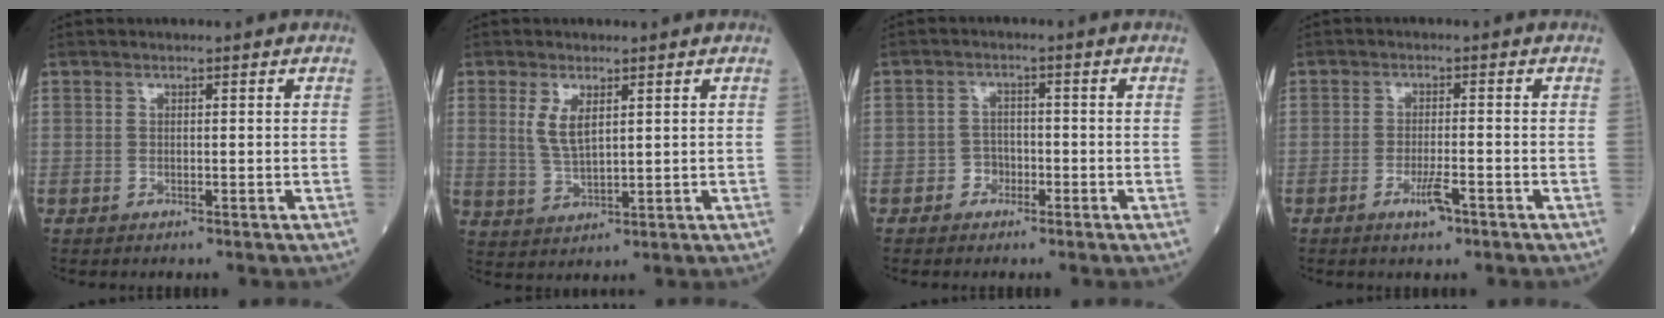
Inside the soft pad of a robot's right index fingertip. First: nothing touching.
{"total": 4.6, "force": [1.8, 1.6, 4.0], "torque": [-0.085, -0.004, 0.042]}
{"total": 2.4, "force": [-1.2, 2.0, 0.6], "torque": [-0.004, 0.011, -0.025]}
{"total": 3.1, "force": [-1.7, 0.6, 2.6], "torque": [-0.048, -0.001, -0.027]}